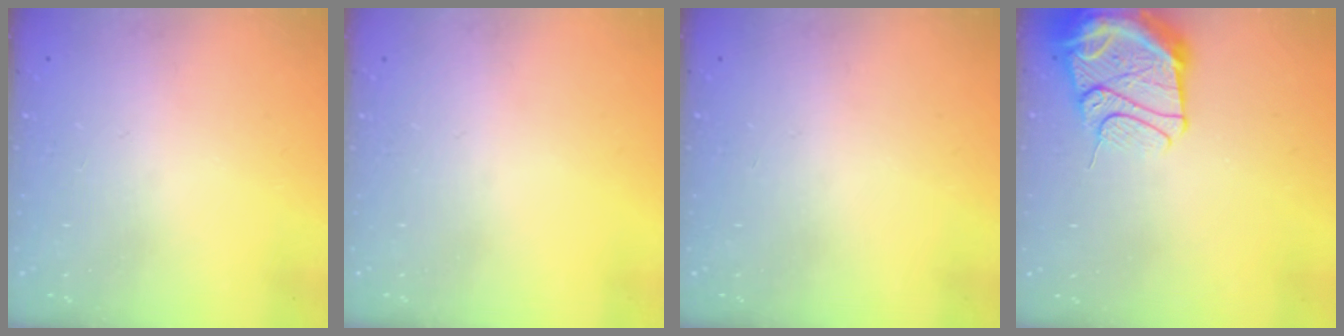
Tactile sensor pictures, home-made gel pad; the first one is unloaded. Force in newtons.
{"total": 0.0}
{"total": 0.0}
{"total": 14.8, "press": 14.7, "slide": 1.7}